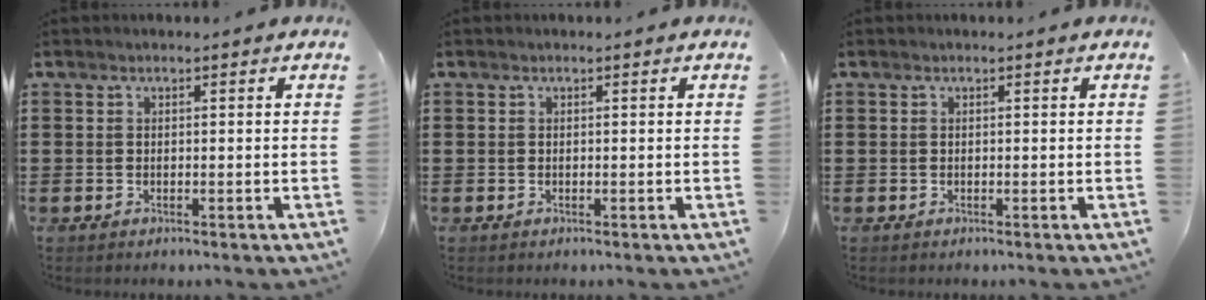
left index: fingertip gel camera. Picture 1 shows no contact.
{"total": 0.0}
{"total": 0.0}